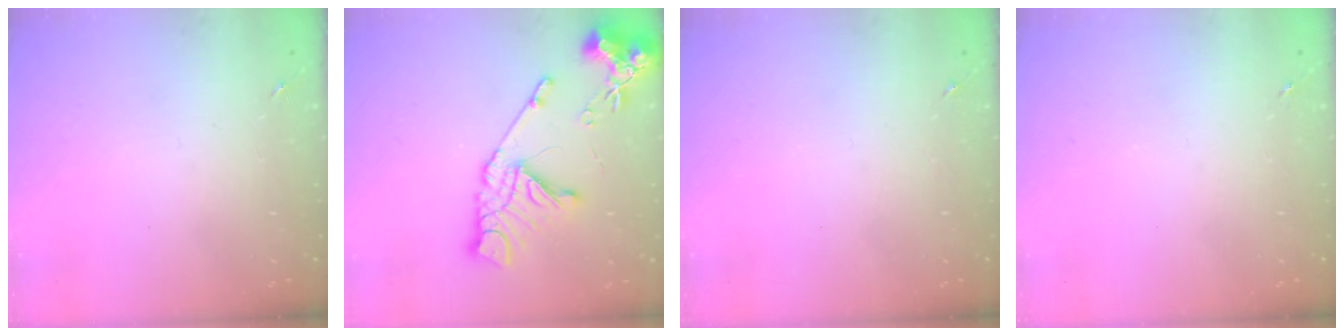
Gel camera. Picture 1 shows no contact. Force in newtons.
{"total": 16.4, "press": 16.3, "slide": 1.9}
{"total": 0.0}
{"total": 0.0}